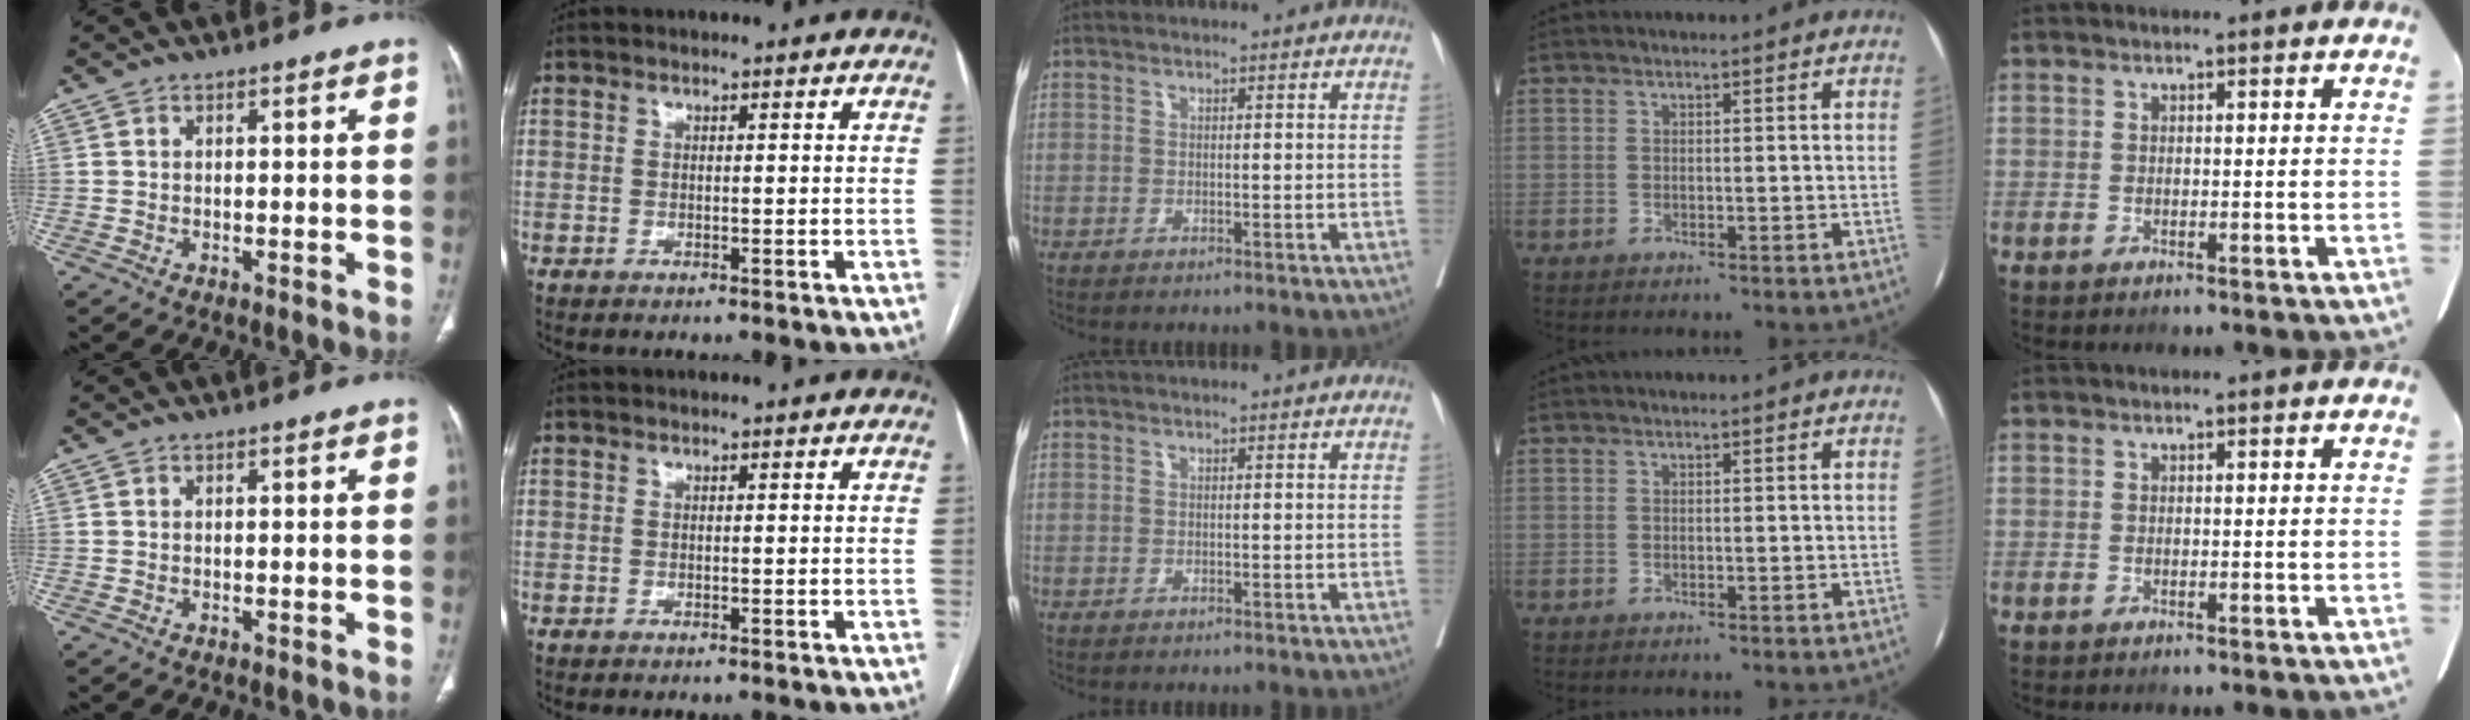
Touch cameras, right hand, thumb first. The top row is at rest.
{}